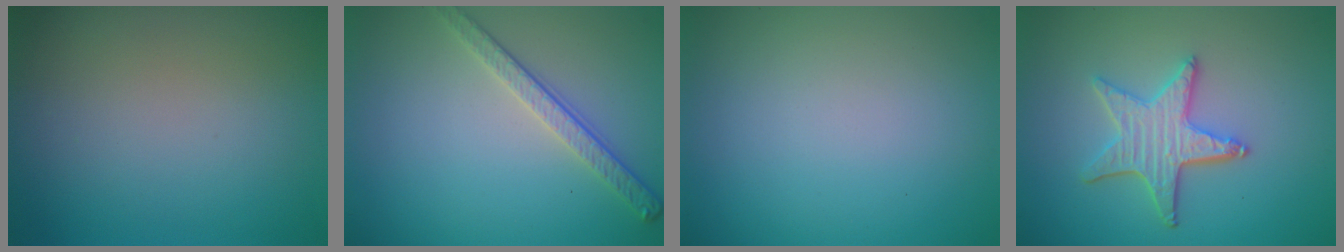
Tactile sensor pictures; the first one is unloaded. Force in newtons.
{"total": 2.8, "press": 2.5, "slide": 1.2}
{"total": 0.0}
{"total": 4.3, "press": 3.6, "slide": 2.2}